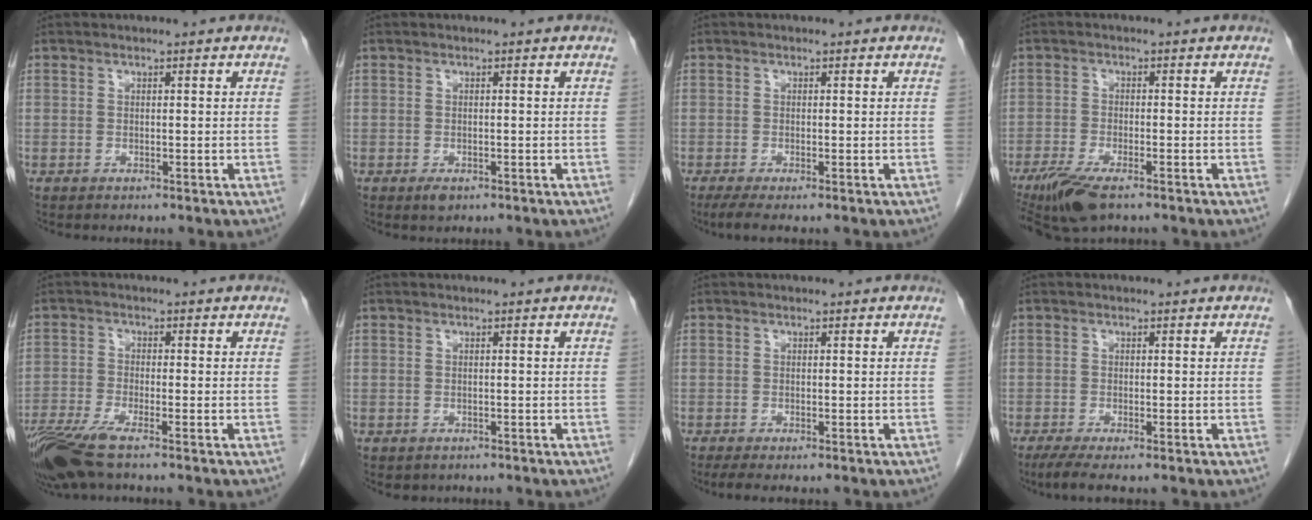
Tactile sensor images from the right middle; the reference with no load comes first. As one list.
[{"total": 1.4, "force": [-0.8, 0.7, 0.9], "torque": [-0.016, -0.001, -0.007]}, {"total": 2.6, "force": [-1.8, 0.2, 1.9], "torque": [-0.040, -0.011, -0.034]}, {"total": 7.0, "force": [-4.7, 1.9, 4.8], "torque": [-0.090, -0.016, -0.080]}, {"total": 8.1, "force": [-5.8, 0.9, 5.6], "torque": [-0.111, -0.018, -0.112]}, {"total": 2.0, "force": [-1.7, 0.8, 0.7], "torque": [-0.016, -0.005, -0.019]}, {"total": 2.4, "force": [-1.8, 0.4, 1.6], "torque": [-0.028, -0.010, -0.028]}, {"total": 3.2, "force": [-2.1, 0.1, 2.3], "torque": [-0.048, -0.013, -0.042]}]